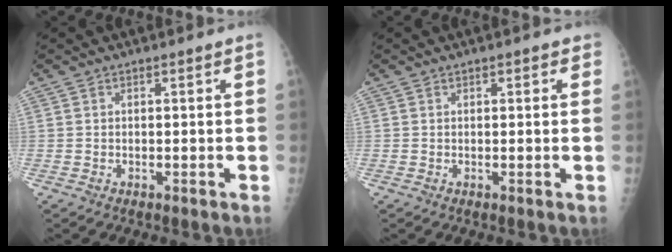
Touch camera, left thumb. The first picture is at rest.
{"total": 1.4, "force": [0.7, 0.8, 0.9], "torque": [0.000, 0.001, 0.005]}